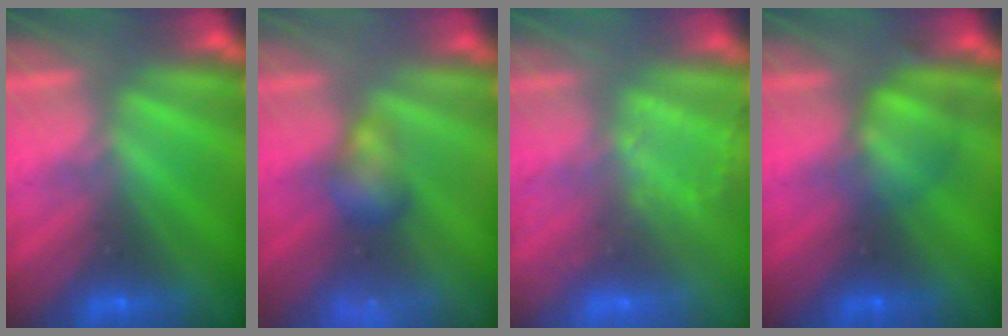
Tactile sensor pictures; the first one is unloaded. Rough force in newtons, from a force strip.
{"total": 3.3}
{"total": 2.8}
{"total": 2.5}